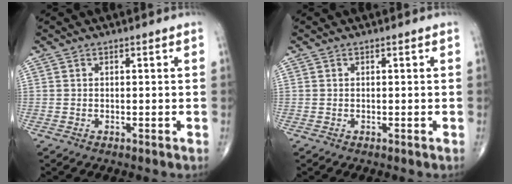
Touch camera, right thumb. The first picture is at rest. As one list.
[{"total": 0.0}]